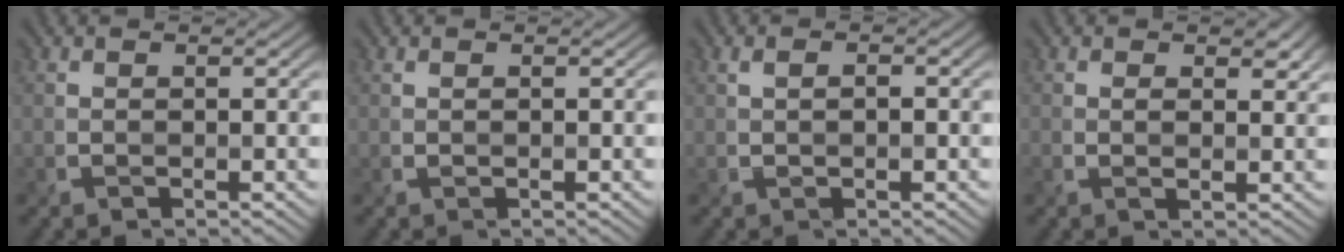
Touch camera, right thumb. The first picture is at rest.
{"total": 0.0}
{"total": 2.0, "force": [0.1, 0.9, 1.8], "torque": [-0.026, 0.000, 0.004]}
{"total": 1.8, "force": [0.9, 0.9, 1.3], "torque": [-0.021, -0.006, 0.016]}